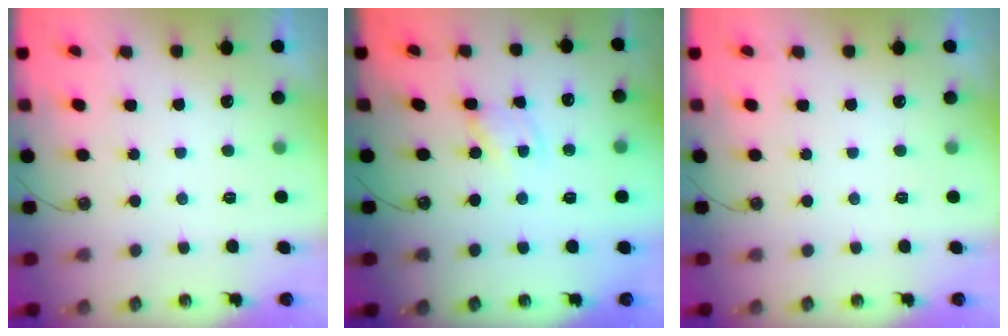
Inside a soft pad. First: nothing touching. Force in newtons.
{"total": 1.8, "press": 1.8, "slide": 0.1}
{"total": 0.0}